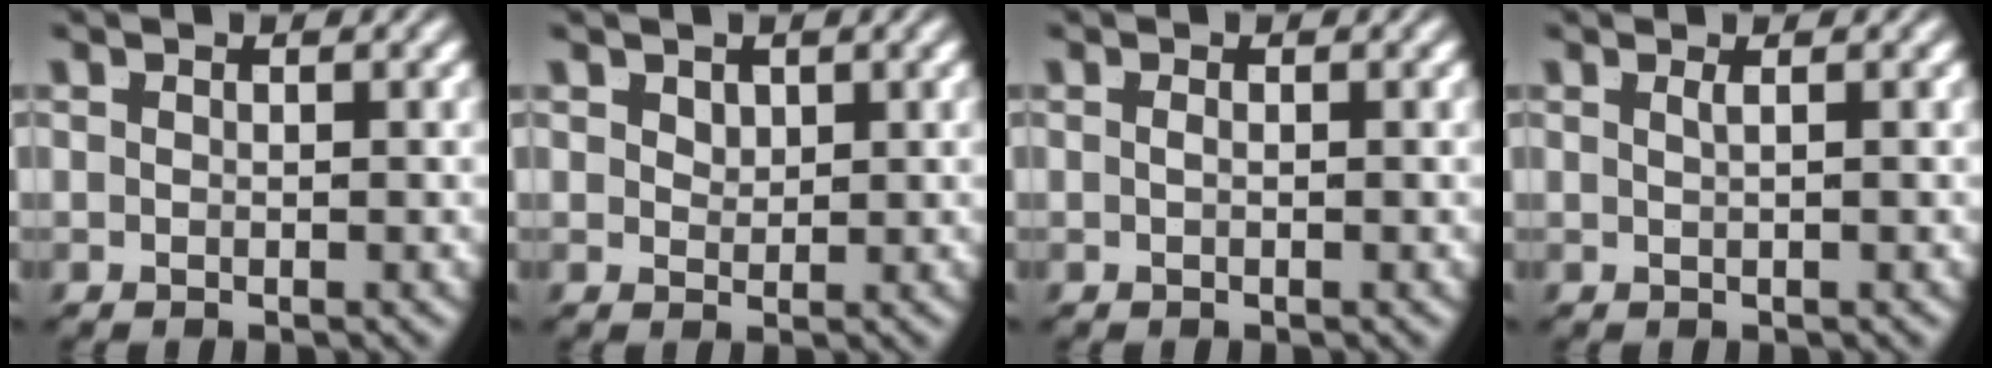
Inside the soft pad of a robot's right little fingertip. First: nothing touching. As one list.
[{"total": 1.2, "force": [1.1, 0.2, 0.4], "torque": [0.001, -0.008, 0.032]}, {"total": 0.6, "force": [-0.4, -0.4, 0.1], "torque": [-0.005, -0.007, -0.002]}, {"total": 1.0, "force": [0.0, -0.9, 0.4], "torque": [-0.001, -0.001, 0.004]}]